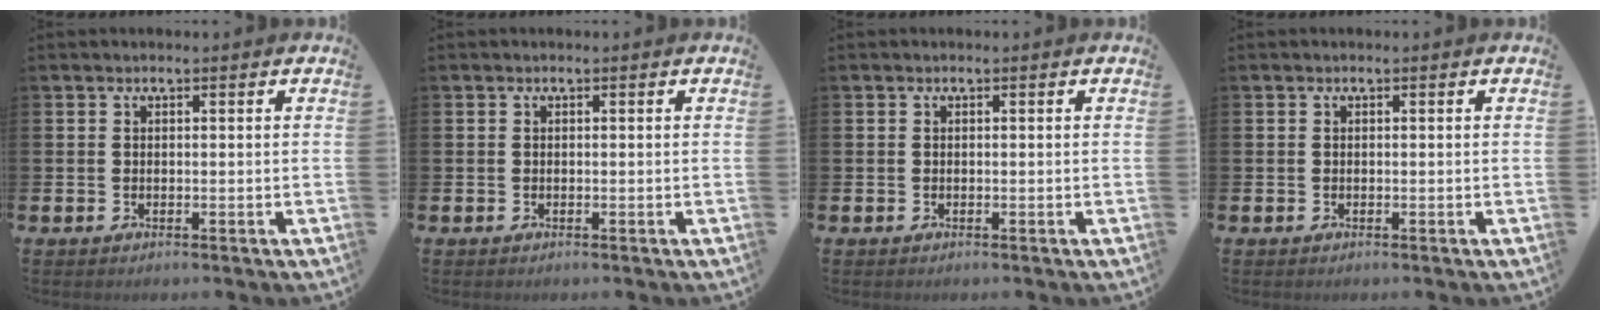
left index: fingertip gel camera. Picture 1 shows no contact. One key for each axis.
{"total": 0.0}
{"total": 0.0}
{"total": 0.0}